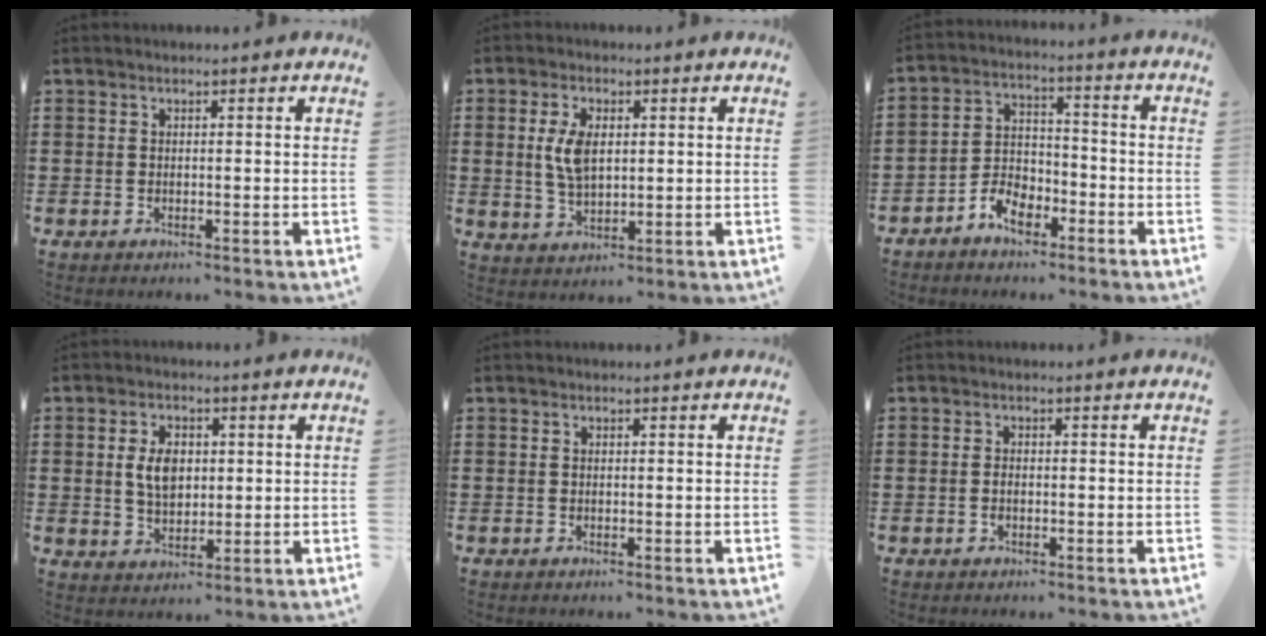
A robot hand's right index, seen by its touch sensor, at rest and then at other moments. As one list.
[{"total": 5.9, "force": [1.0, 3.1, 5.0], "torque": [-0.111, 0.008, 0.013]}, {"total": 5.5, "force": [-3.9, 3.1, 2.3], "torque": [-0.054, 0.016, -0.077]}, {"total": 5.3, "force": [0.7, 3.4, 4.1], "torque": [-0.086, 0.008, 0.006]}, {"total": 0.0}, {"total": 1.1, "force": [-0.4, 0.5, 0.9], "torque": [-0.020, -0.005, -0.007]}]